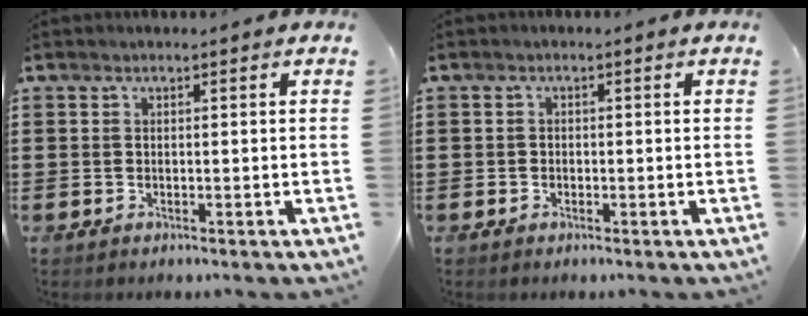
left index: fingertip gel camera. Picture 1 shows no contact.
{"total": 0.6, "force": [-0.2, 0.5, 0.1], "torque": [-0.003, 0.002, -0.006]}